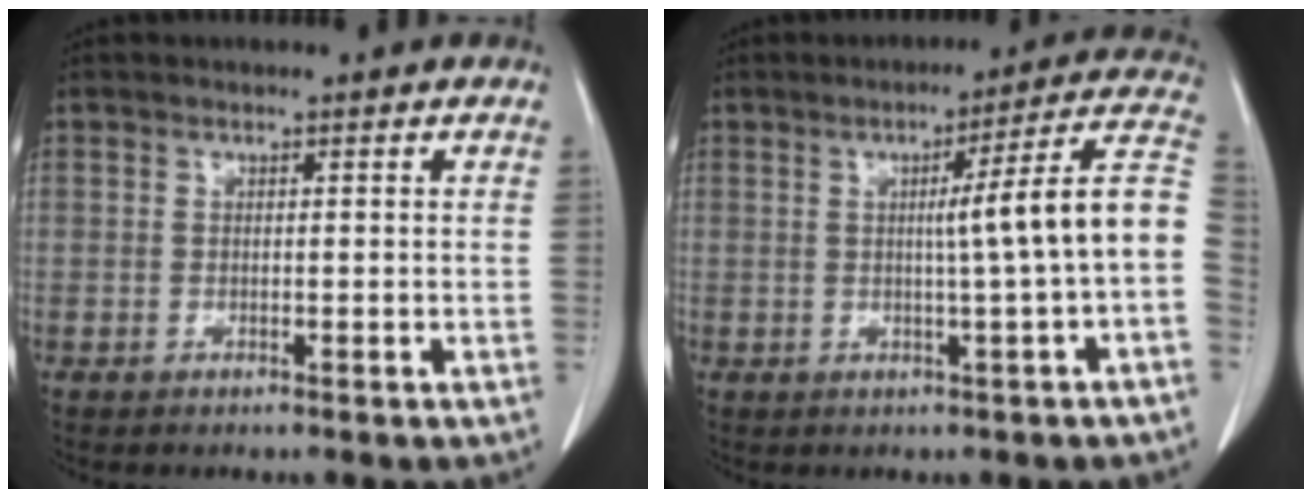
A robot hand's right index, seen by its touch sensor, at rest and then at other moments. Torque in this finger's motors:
{"motor_torque": [0.94, -0.16, 0.32, 0.09]}